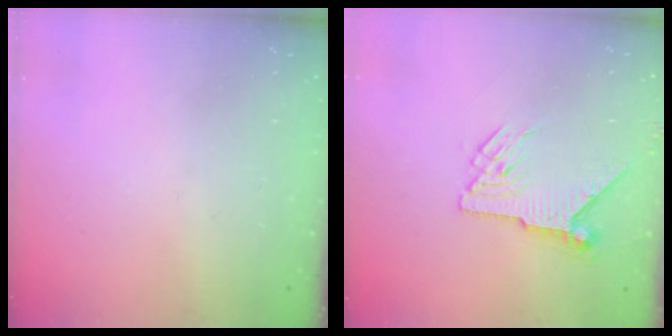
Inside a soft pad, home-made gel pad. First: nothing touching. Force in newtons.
{"total": 8.0, "press": 8.0, "slide": 0.5}